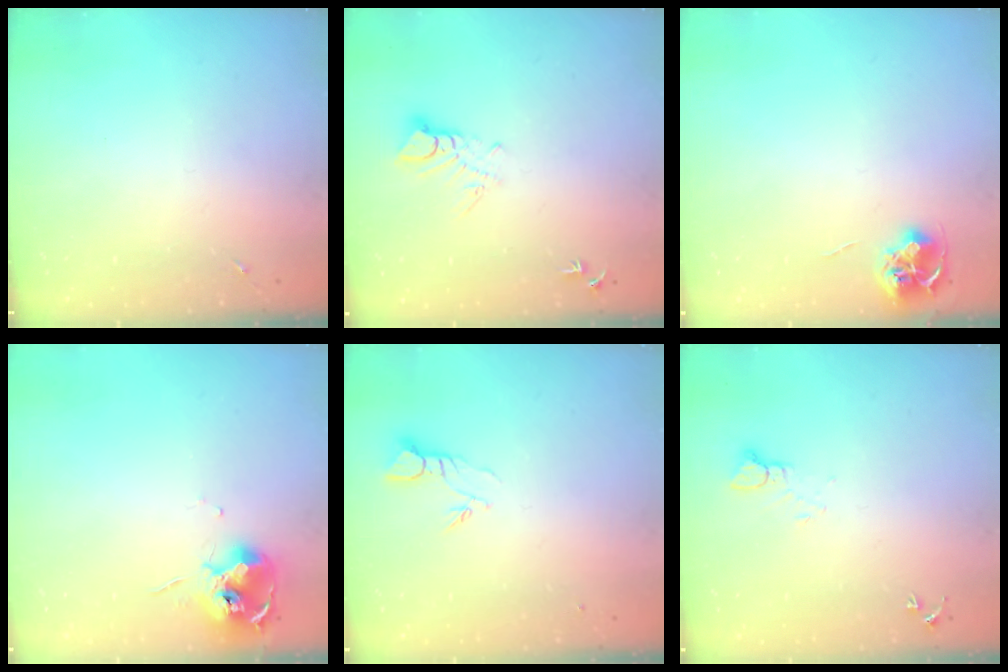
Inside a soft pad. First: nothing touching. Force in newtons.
{"total": 5.9, "press": 5.9, "slide": 0.5}
{"total": 7.1, "press": 7.1, "slide": 0.4}
{"total": 12.0, "press": 11.9, "slide": 1.3}
{"total": 3.4, "press": 3.4, "slide": 0.2}
{"total": 4.5, "press": 4.5, "slide": 0.3}